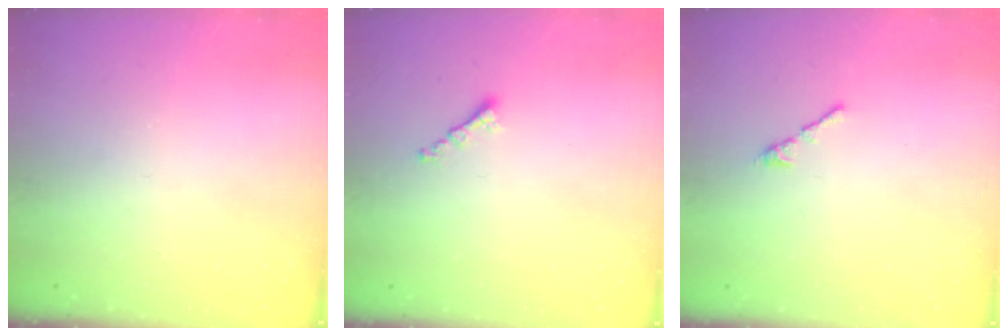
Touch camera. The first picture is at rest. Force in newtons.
{"total": 1.2, "press": 1.1, "slide": 0.5}
{"total": 2.7, "press": 2.6, "slide": 0.7}